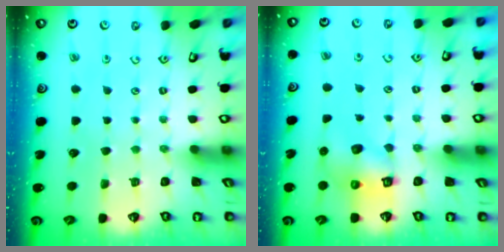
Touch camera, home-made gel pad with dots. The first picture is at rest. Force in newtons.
{"total": 6.8, "press": 6.8, "slide": 0.9}